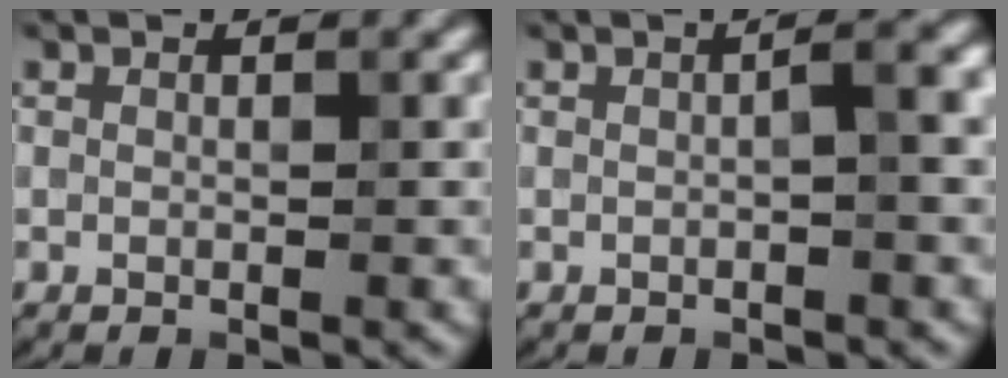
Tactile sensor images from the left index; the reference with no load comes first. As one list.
[{"total": 2.1, "force": [-0.1, 0.4, 2.0], "torque": [-0.031, 0.010, -0.003]}]